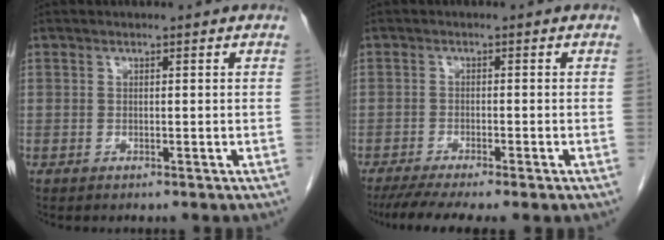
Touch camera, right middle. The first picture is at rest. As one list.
[{"total": 7.1, "force": [-5.5, 0.1, 4.5], "torque": [-0.065, -0.013, -0.087]}]